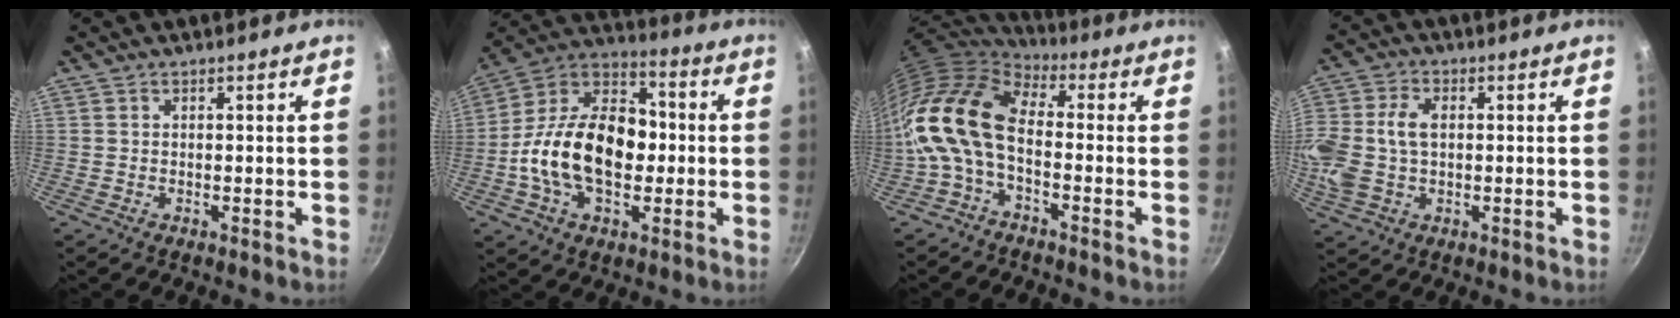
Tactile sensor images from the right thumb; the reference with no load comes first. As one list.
[{"total": 21.4, "force": [-2.0, 13.8, 16.3], "torque": [-0.255, 0.044, -0.052]}, {"total": 14.2, "force": [-2.1, 7.8, 11.7], "torque": [-0.215, 0.026, -0.056]}, {"total": 13.9, "force": [0.7, 9.6, 9.9], "torque": [-0.228, 0.019, 0.009]}]